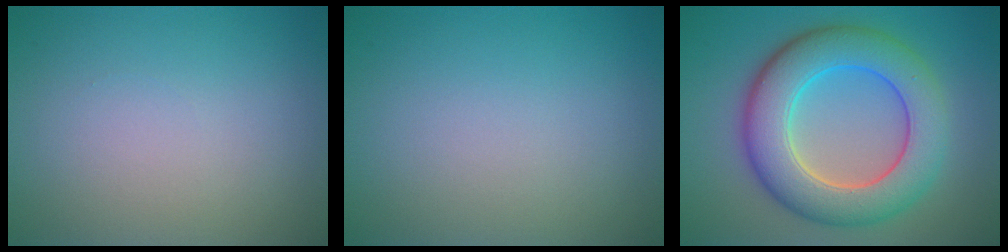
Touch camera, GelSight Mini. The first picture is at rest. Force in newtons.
{"total": 0.0}
{"total": 9.0, "press": 9.0, "slide": 0.3}